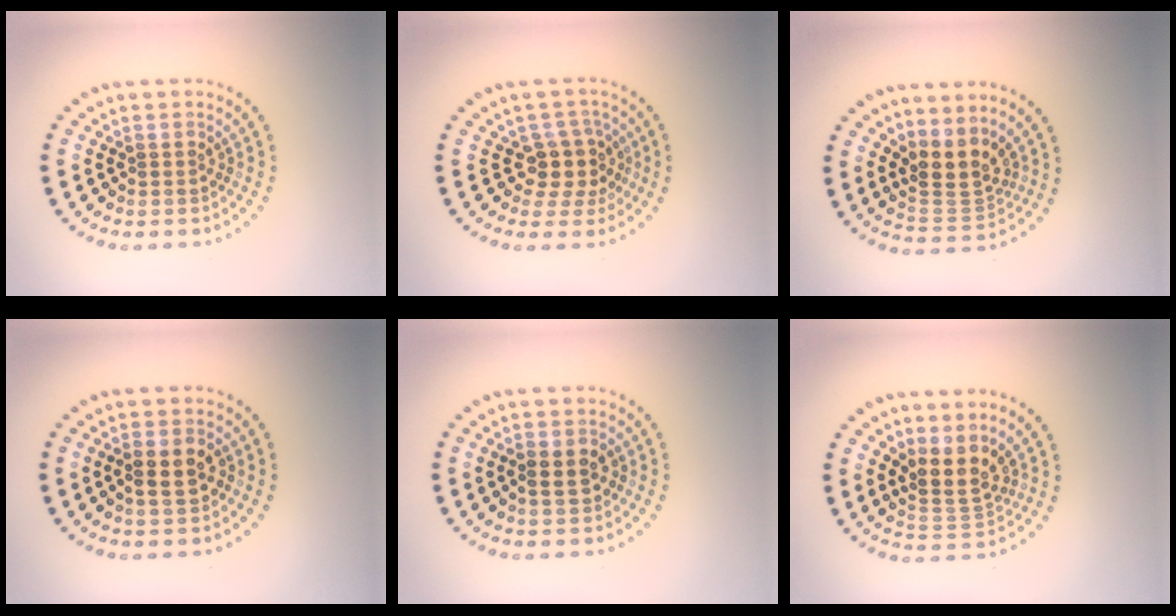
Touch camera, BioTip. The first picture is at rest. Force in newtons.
{"total": 3.1, "press": 2.4, "slide": 2.0}
{"total": 3.4, "press": 2.8, "slide": 1.9}
{"total": 2.8, "press": 2.7, "slide": 0.5}
{"total": 2.1, "press": 2.1, "slide": 0.2}
{"total": 3.2, "press": 2.5, "slide": 2.1}